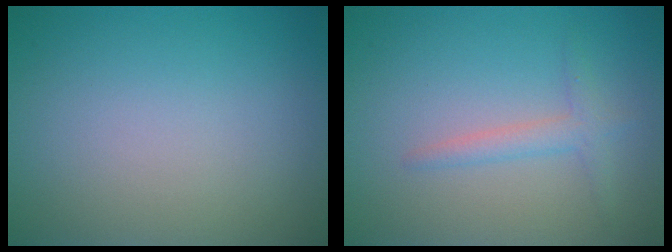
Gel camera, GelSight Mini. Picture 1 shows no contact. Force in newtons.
{"total": 1.8, "press": 1.8, "slide": 0.1}